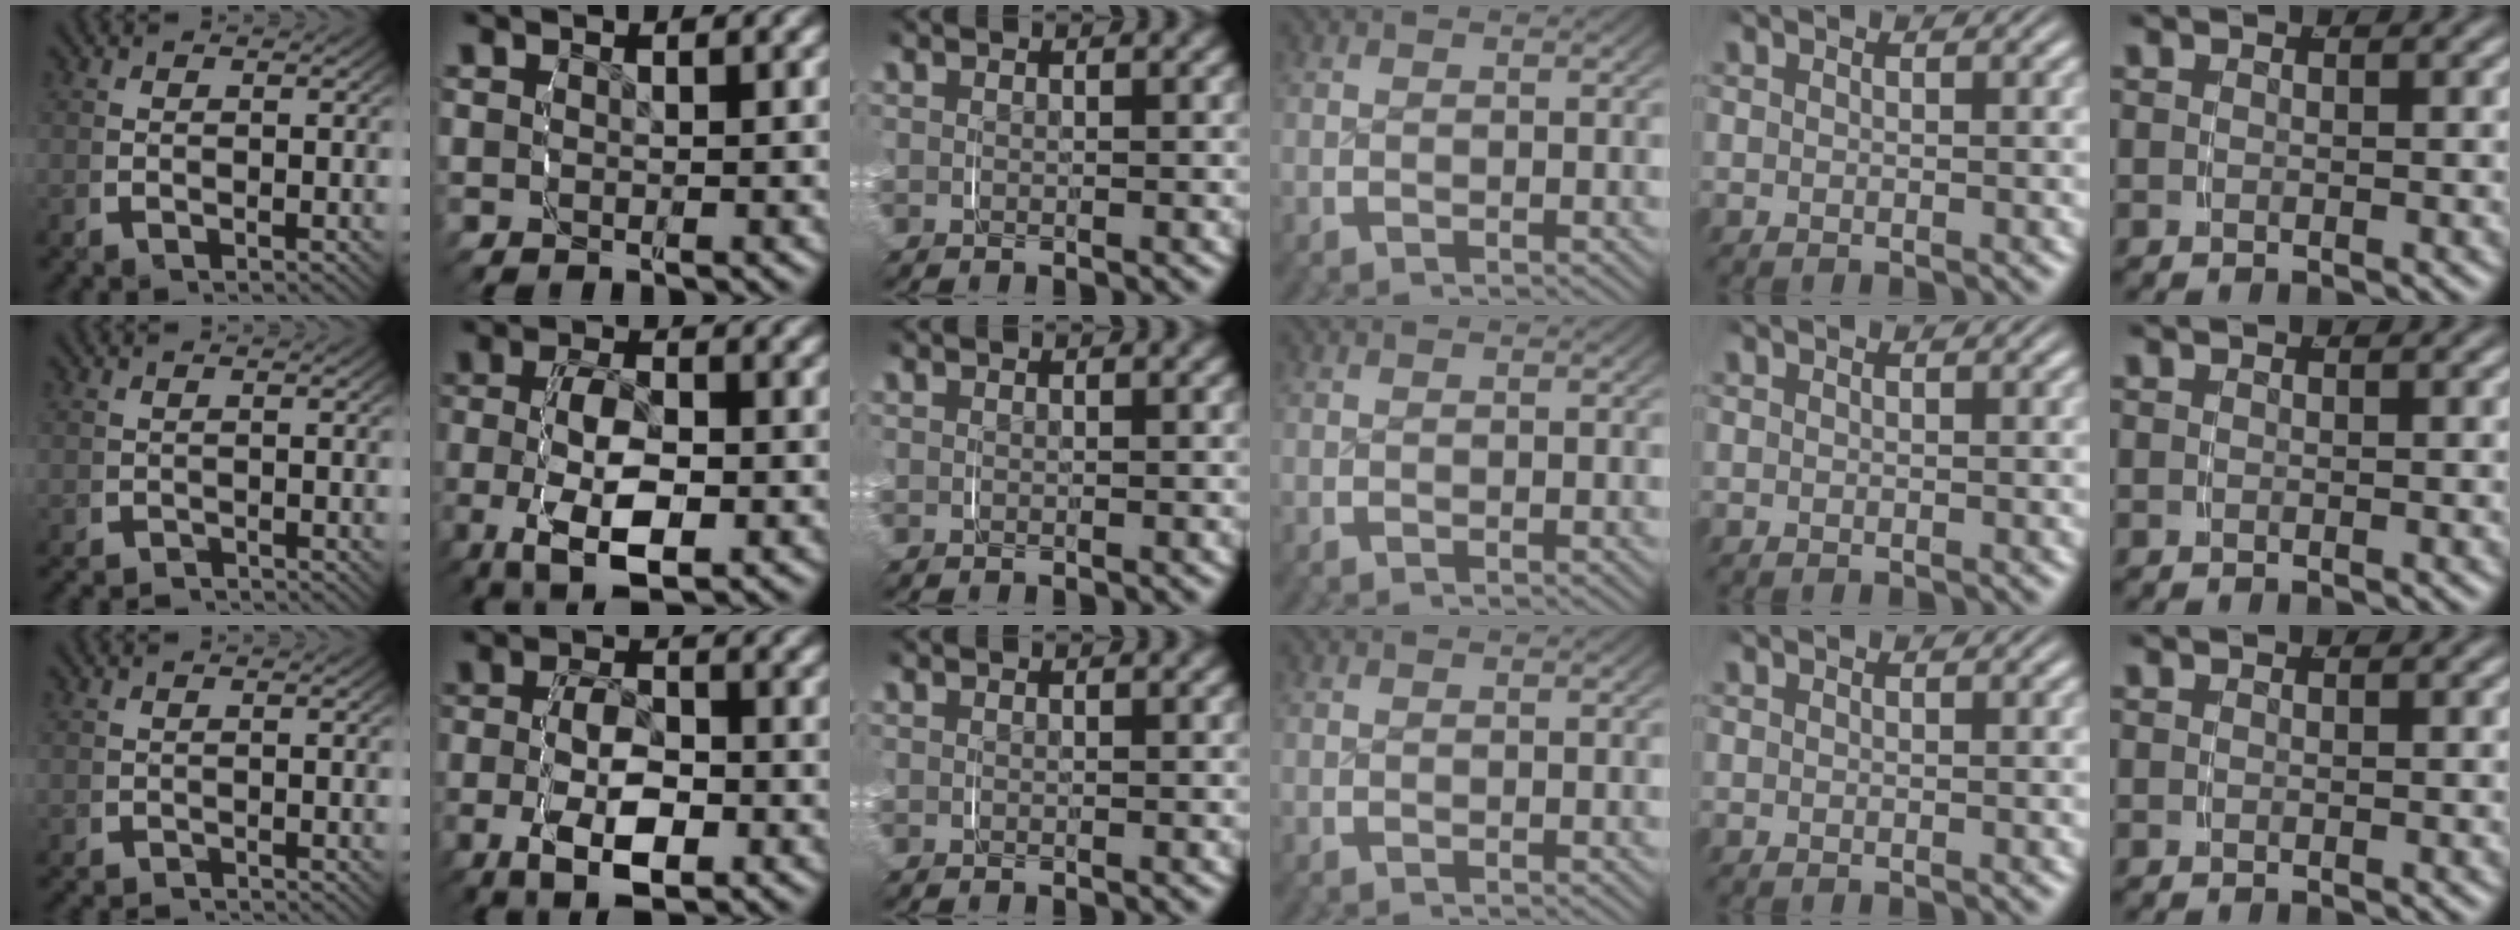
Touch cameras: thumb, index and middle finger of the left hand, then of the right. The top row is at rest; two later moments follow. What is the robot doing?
{"motion": "grasp_and_lifting", "object": "key"}